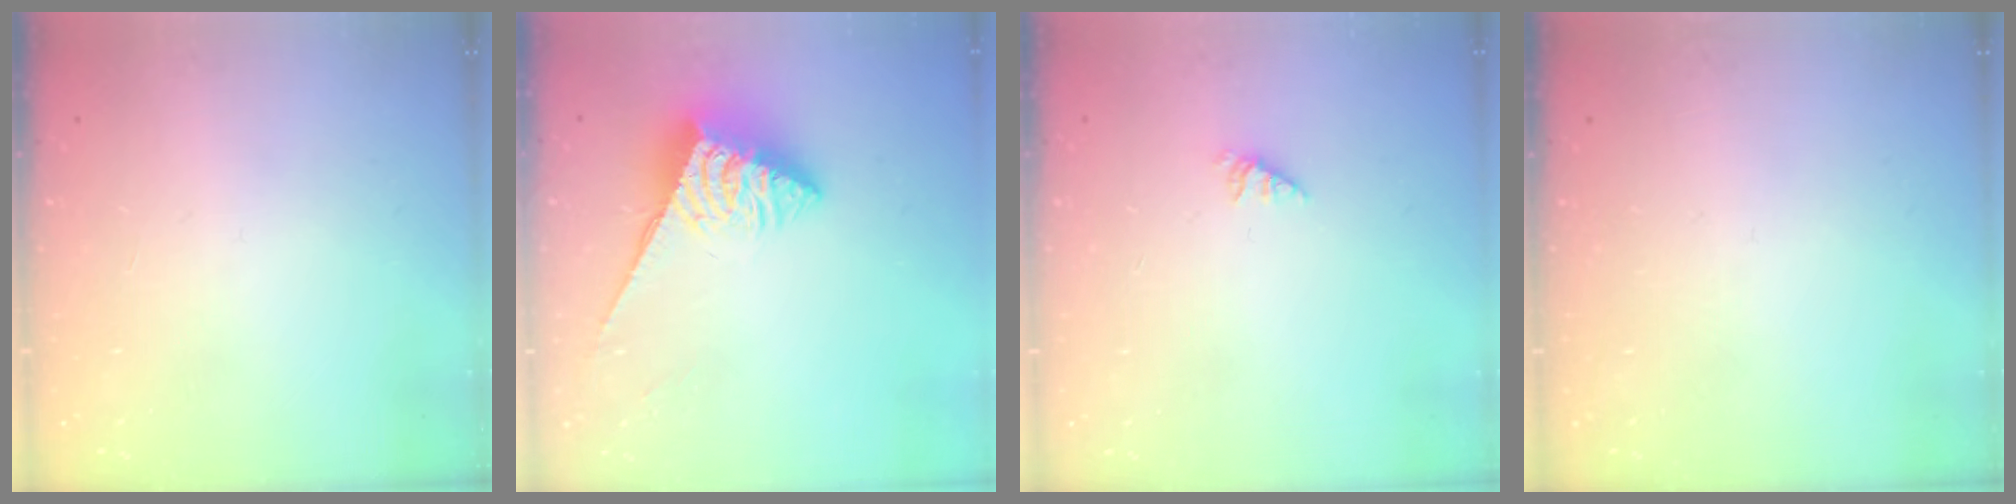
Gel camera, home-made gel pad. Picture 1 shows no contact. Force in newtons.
{"total": 6.2, "press": 6.2, "slide": 0.4}
{"total": 1.1, "press": 1.1, "slide": 0.1}
{"total": 0.0}